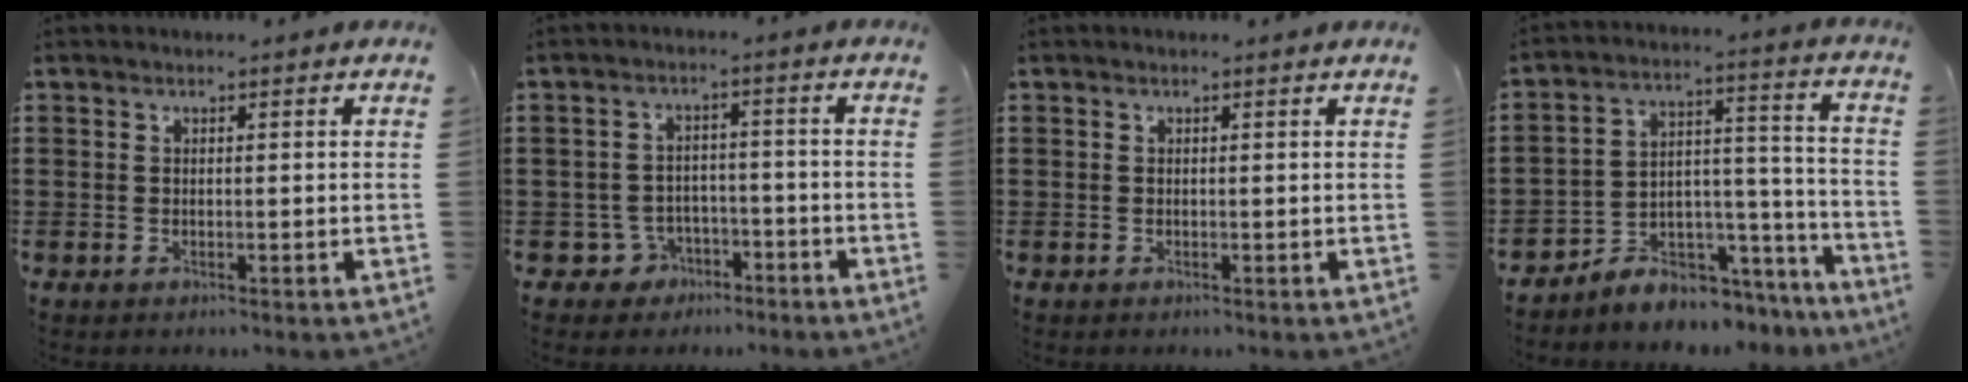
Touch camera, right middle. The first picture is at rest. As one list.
[{"total": 3.9, "force": [-3.0, 2.5, 0.6], "torque": [-0.029, 0.007, -0.064]}, {"total": 0.0}, {"total": 5.6, "force": [-5.3, 1.8, 0.0], "torque": [-0.004, 0.007, -0.105]}]